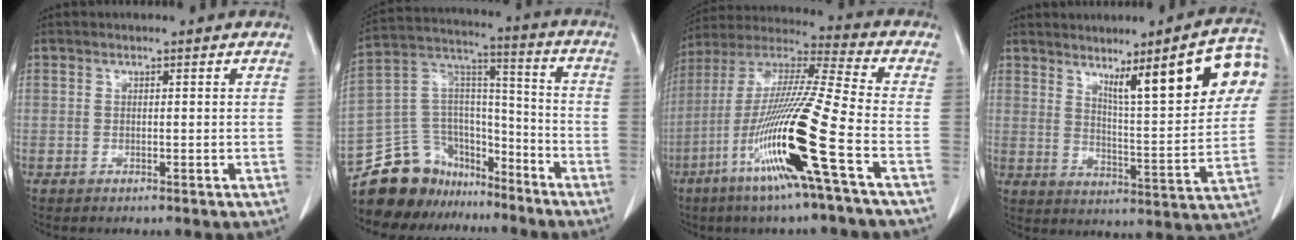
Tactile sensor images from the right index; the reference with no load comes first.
{"total": 17.7, "force": [-14.7, 8.9, 4.2], "torque": [-0.086, 0.073, -0.251]}
{"total": 19.2, "force": [-7.3, -1.2, 17.7], "torque": [-0.362, -0.028, -0.150]}
{"total": 15.6, "force": [7.1, 1.7, 13.8], "torque": [-0.182, 0.006, 0.102]}